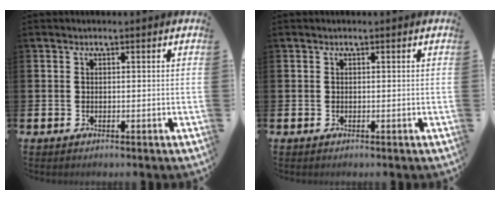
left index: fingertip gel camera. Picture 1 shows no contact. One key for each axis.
{"total": 0.0}